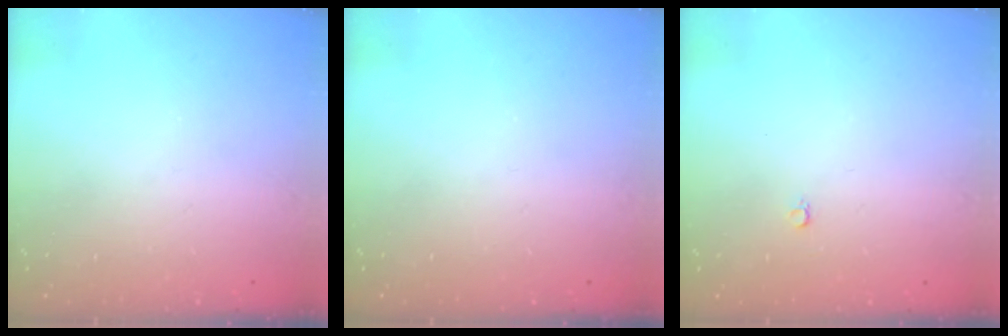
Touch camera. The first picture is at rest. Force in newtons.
{"total": 0.0}
{"total": 2.4, "press": 2.4, "slide": 0.2}